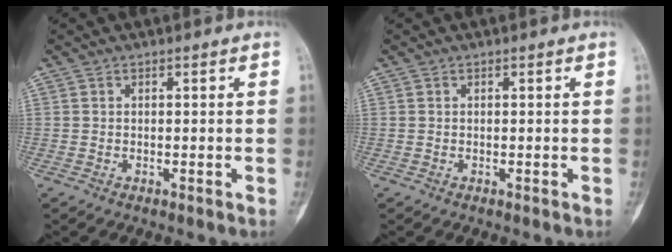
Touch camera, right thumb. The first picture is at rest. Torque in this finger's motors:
{"motor_torque": [0.31, 0.25, 0.09, 0.08, 0.00]}